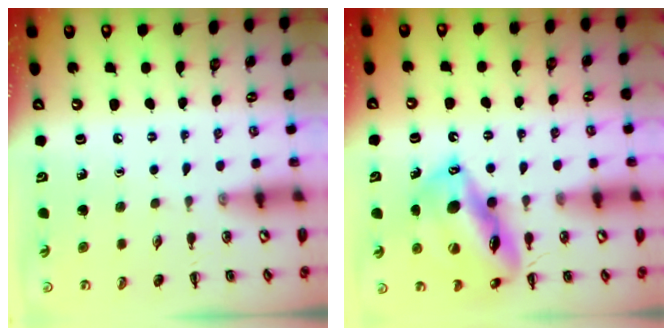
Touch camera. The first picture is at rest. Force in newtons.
{"total": 17.5, "press": 16.9, "slide": 4.6}